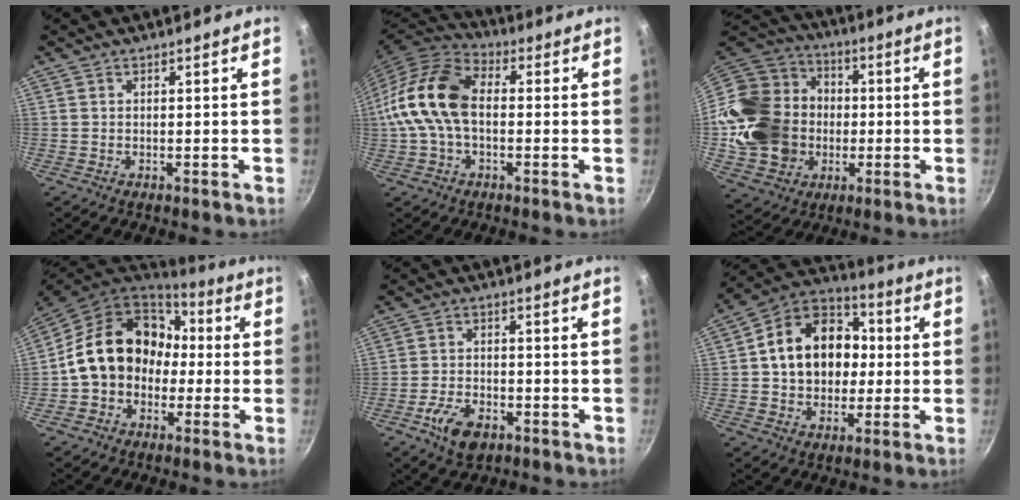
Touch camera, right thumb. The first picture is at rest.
{"total": 15.3, "force": [-0.4, 9.7, 11.8], "torque": [-0.214, 0.036, -0.026]}
{"total": 25.3, "force": [-1.9, 21.4, 13.4], "torque": [-0.250, 0.046, -0.017]}
{"total": 17.8, "force": [0.0, 14.5, 10.4], "torque": [-0.146, 0.063, -0.003]}
{"total": 7.8, "force": [-3.9, 4.4, 5.2], "torque": [-0.091, 0.019, -0.069]}
{"total": 18.1, "force": [1.2, 14.1, 11.3], "torque": [-0.158, 0.034, 0.007]}